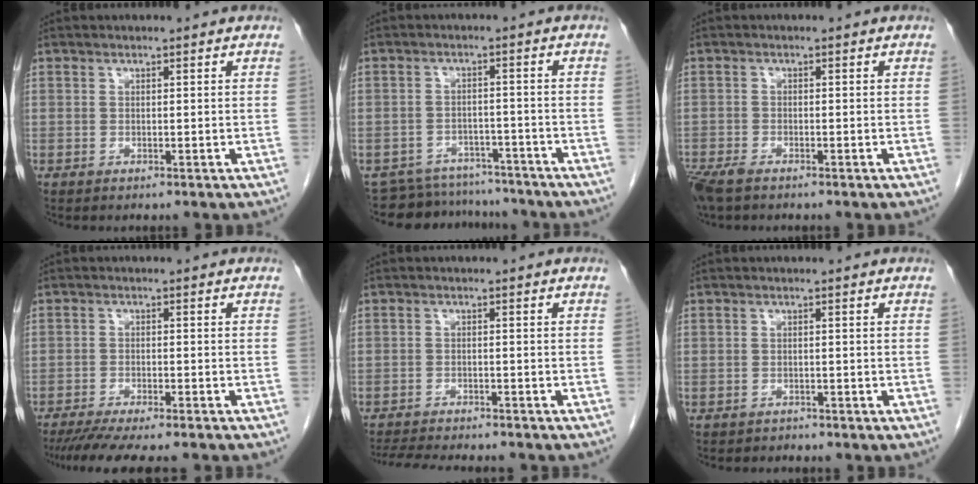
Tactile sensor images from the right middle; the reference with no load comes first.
{"total": 10.5, "force": [-10.0, 3.4, 0.5], "torque": [-0.007, 0.017, -0.131]}
{"total": 4.7, "force": [-3.6, 1.5, 2.5], "torque": [-0.050, -0.012, -0.062]}
{"total": 11.8, "force": [-10.2, 1.1, 5.7], "torque": [-0.077, -0.024, -0.147]}
{"total": 10.9, "force": [-9.9, 1.5, 4.3], "torque": [-0.067, -0.013, -0.138]}
{"total": 1.1, "force": [-0.9, 0.4, -0.2], "torque": [-0.003, 0.000, -0.017]}